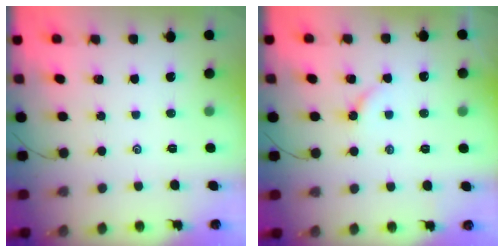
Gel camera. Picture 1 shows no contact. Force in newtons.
{"total": 4.6, "press": 4.5, "slide": 0.7}